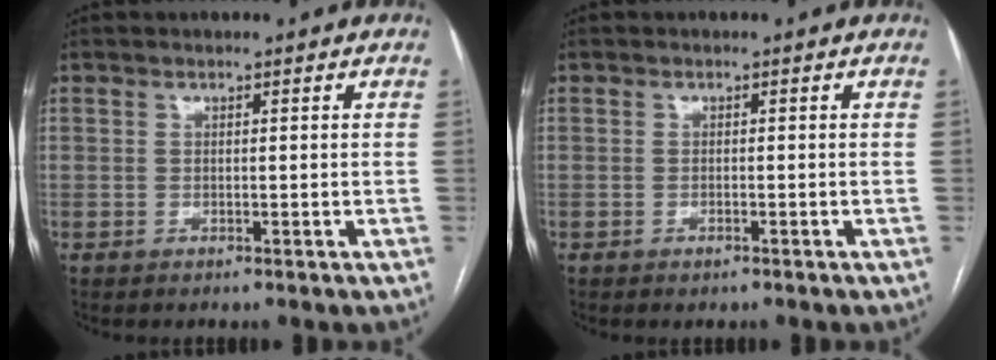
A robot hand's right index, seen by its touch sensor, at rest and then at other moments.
{"total": 0.7, "force": [-0.5, 0.2, 0.4], "torque": [-0.010, -0.001, -0.004]}